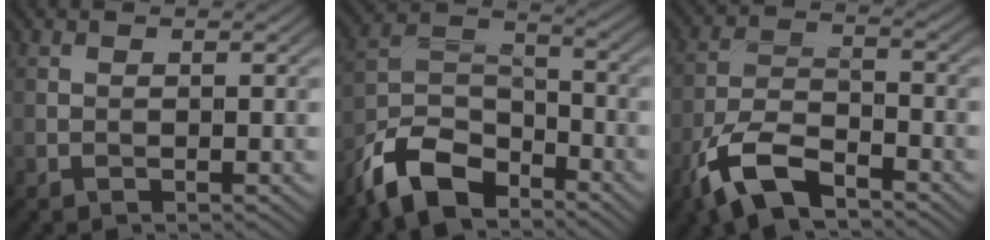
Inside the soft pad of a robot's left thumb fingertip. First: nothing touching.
{"total": 10.7, "force": [-7.9, 4.8, 5.3], "torque": [-0.110, -0.003, -0.168]}
{"total": 9.3, "force": [-6.1, 3.6, 5.9], "torque": [-0.121, -0.008, -0.136]}